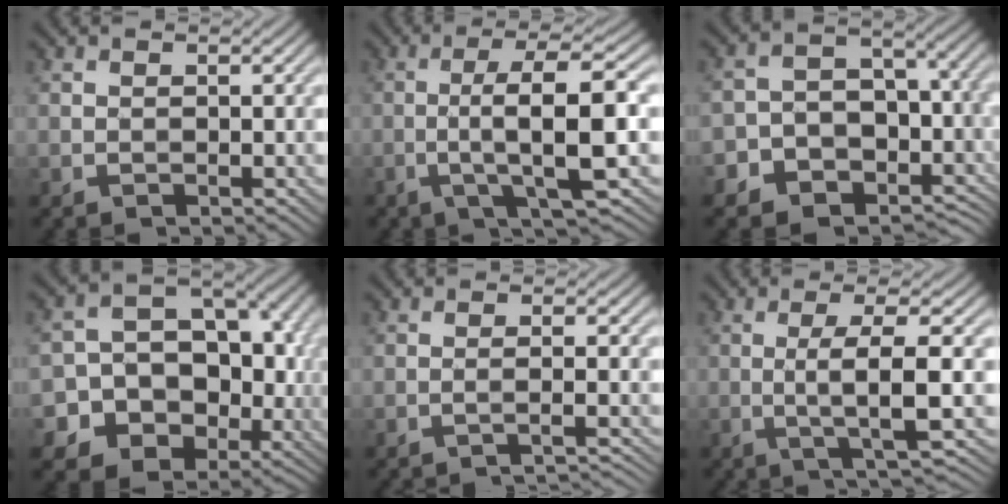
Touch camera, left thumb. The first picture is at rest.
{"total": 8.4, "force": [-1.4, 1.6, 8.2], "torque": [-0.133, 0.019, -0.033]}
{"total": 9.1, "force": [-3.7, 7.1, 4.3], "torque": [-0.075, -0.018, -0.074]}
{"total": 17.3, "force": [-4.5, 14.7, 7.8], "torque": [-0.146, -0.021, -0.074]}
{"total": 3.2, "force": [-2.3, 0.3, 2.3], "torque": [-0.022, 0.012, -0.055]}
{"total": 6.0, "force": [-0.8, 0.8, 5.9], "torque": [-0.101, 0.012, -0.023]}